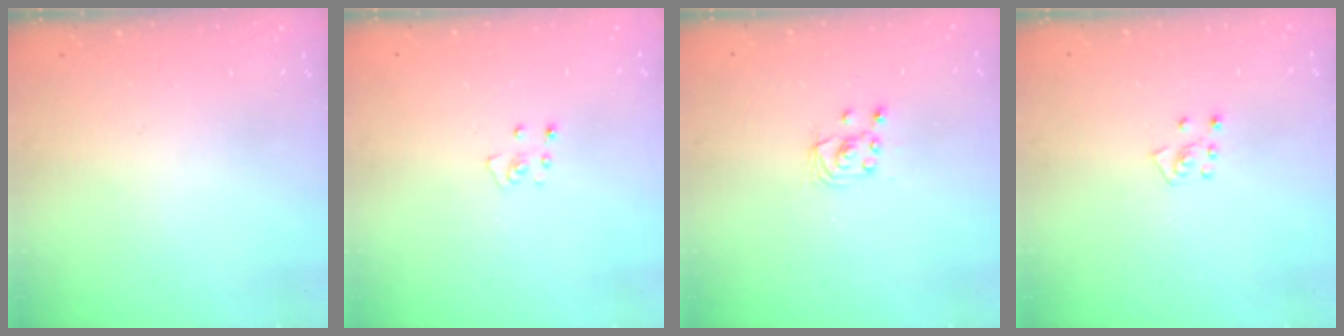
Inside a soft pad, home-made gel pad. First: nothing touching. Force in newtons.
{"total": 3.1, "press": 3.1, "slide": 0.2}
{"total": 2.4, "press": 2.4, "slide": 0.2}
{"total": 5.4, "press": 5.4, "slide": 0.6}